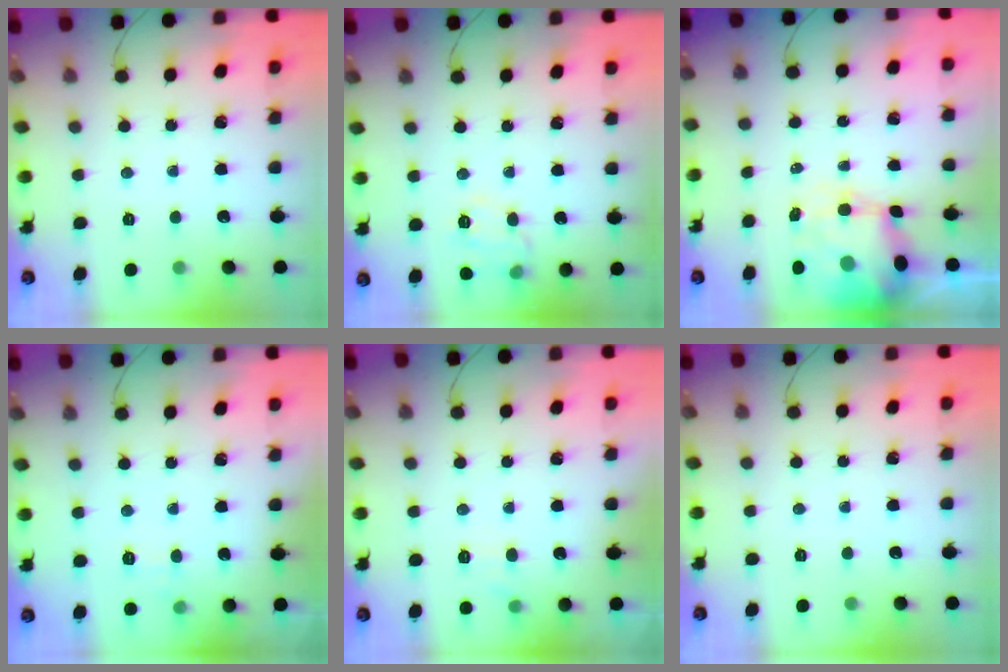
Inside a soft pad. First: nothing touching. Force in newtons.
{"total": 10.7, "press": 10.7, "slide": 0.5}
{"total": 8.5, "press": 8.2, "slide": 2.4}
{"total": 3.1, "press": 2.8, "slide": 1.5}
{"total": 6.1, "press": 6.0, "slide": 1.3}
{"total": 0.0}